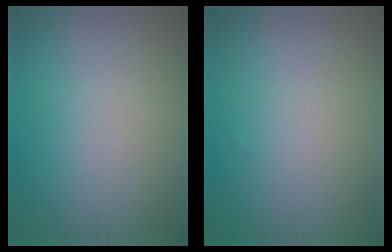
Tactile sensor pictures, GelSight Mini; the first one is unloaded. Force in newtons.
{"total": 0.0}